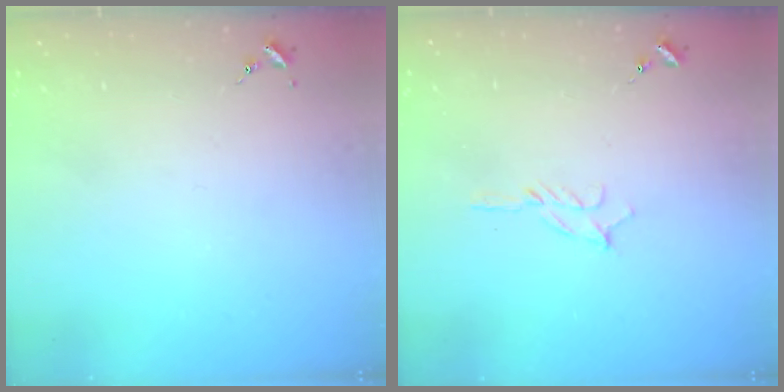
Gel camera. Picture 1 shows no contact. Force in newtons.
{"total": 5.0, "press": 5.0, "slide": 0.6}